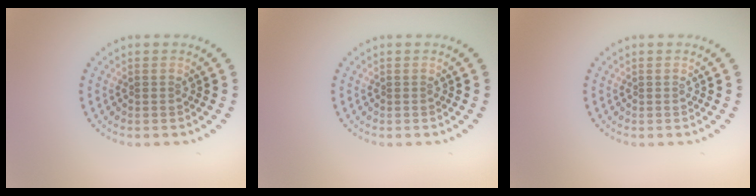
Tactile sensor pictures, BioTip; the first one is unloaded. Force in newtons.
{"total": 0.0}
{"total": 0.0}